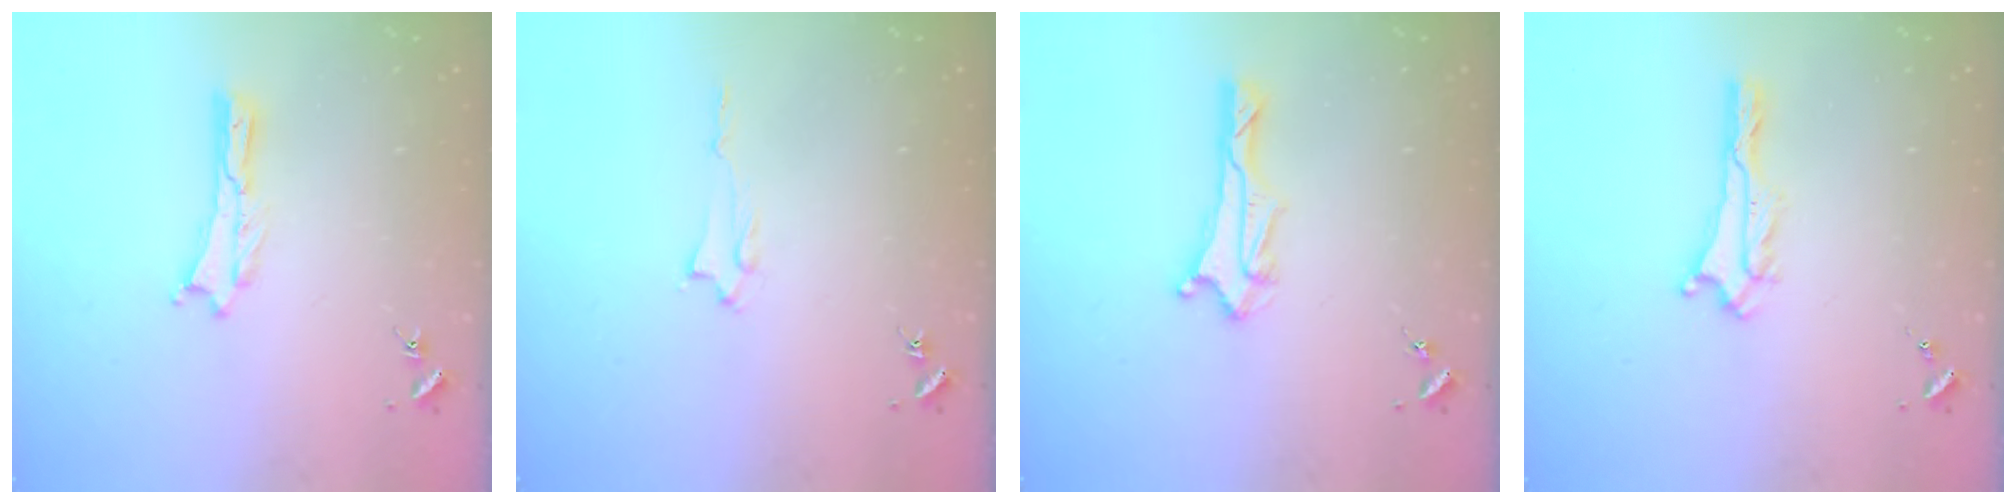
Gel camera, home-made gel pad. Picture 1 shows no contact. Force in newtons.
{"total": 1.3, "press": 1.3, "slide": 0.2}
{"total": 2.9, "press": 2.8, "slide": 0.7}
{"total": 0.6, "press": 0.6, "slide": 0.1}